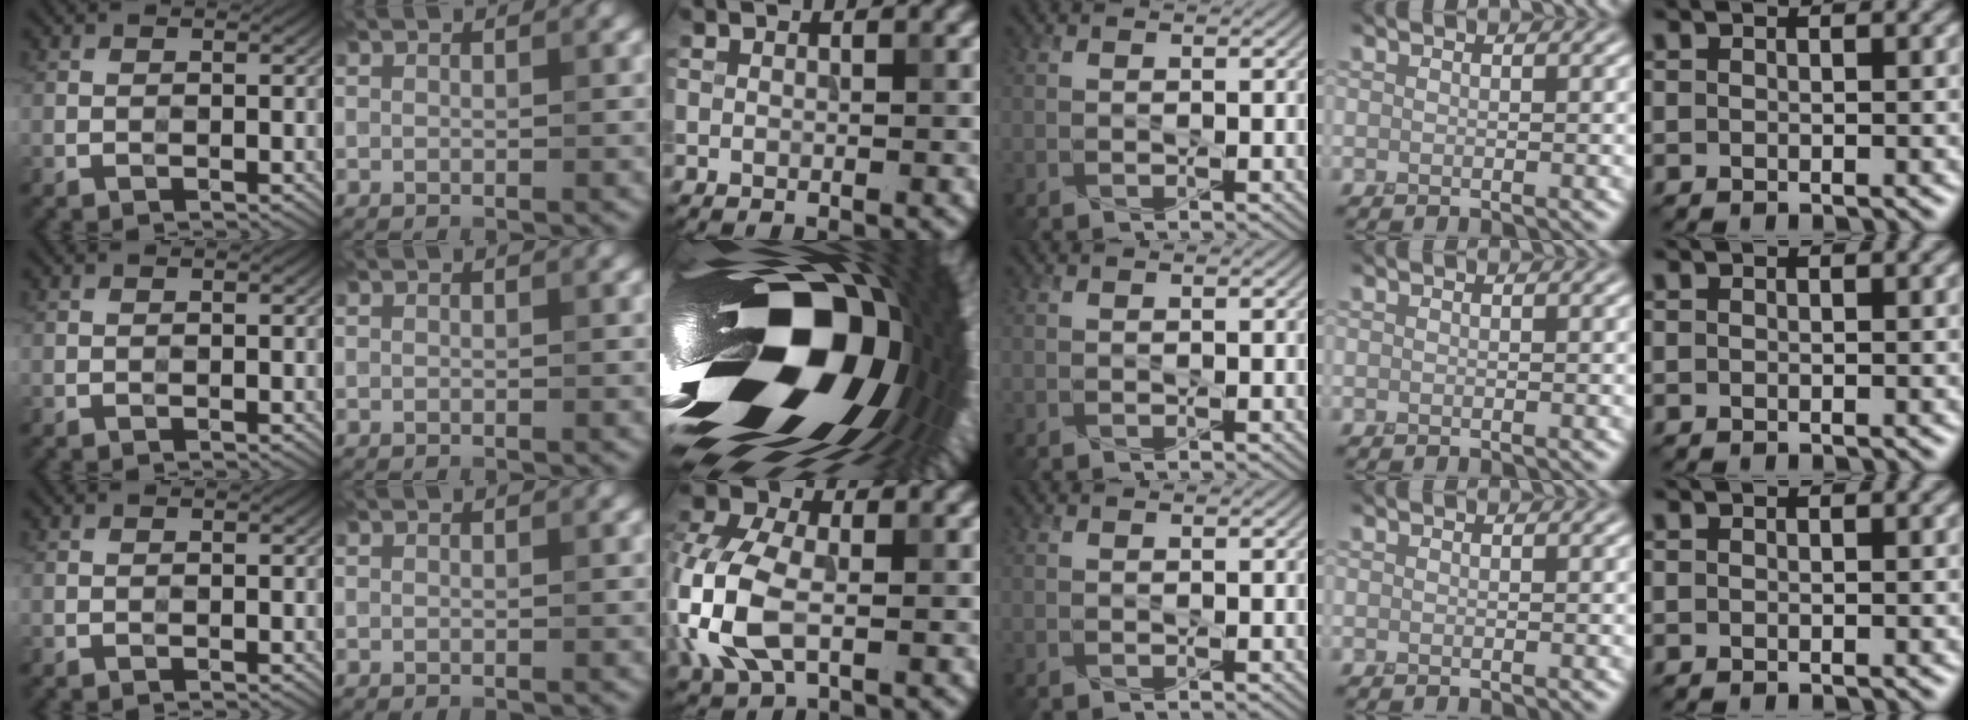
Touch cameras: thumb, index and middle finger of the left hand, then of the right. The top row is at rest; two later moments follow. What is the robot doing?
{"motion": "press", "object": "stapler"}